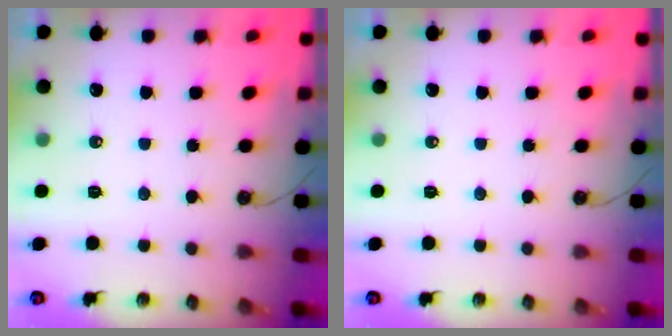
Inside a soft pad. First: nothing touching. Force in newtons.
{"total": 0.0}